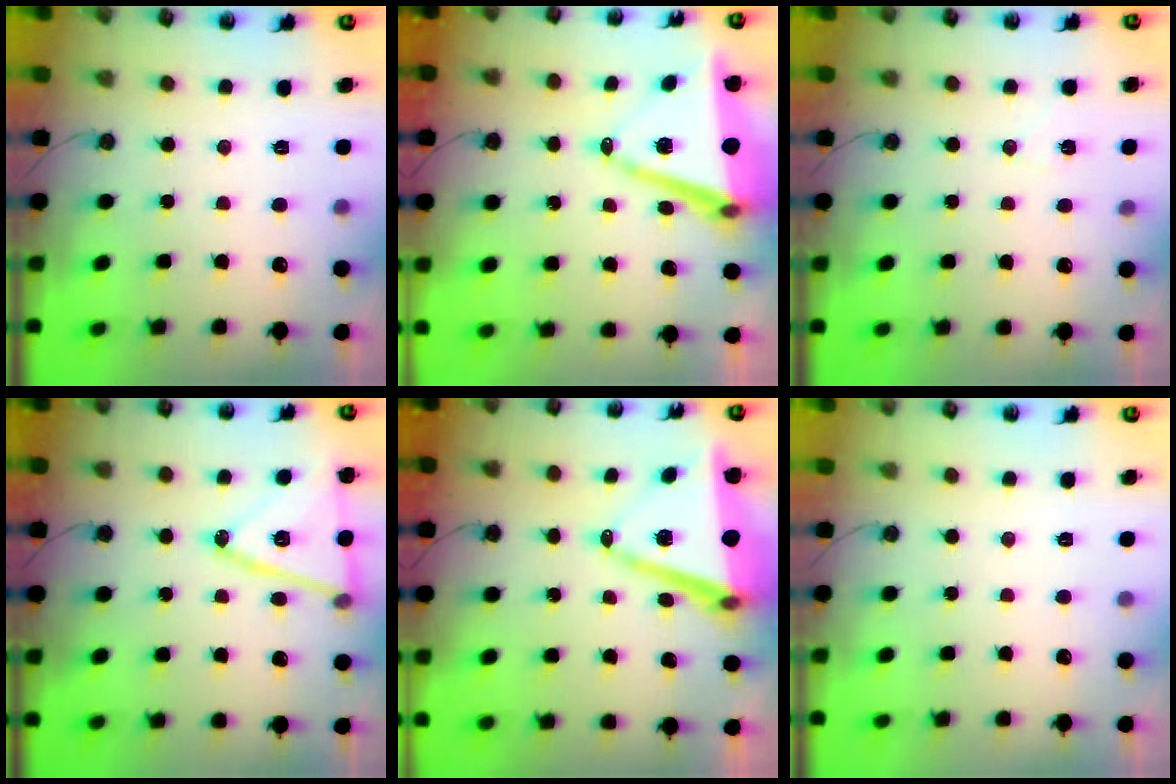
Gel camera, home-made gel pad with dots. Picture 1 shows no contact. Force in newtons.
{"total": 11.7, "press": 11.0, "slide": 4.0}
{"total": 6.9, "press": 6.6, "slide": 1.9}
{"total": 16.2, "press": 15.8, "slide": 3.6}
{"total": 11.7, "press": 11.0, "slide": 4.0}
{"total": 0.0}